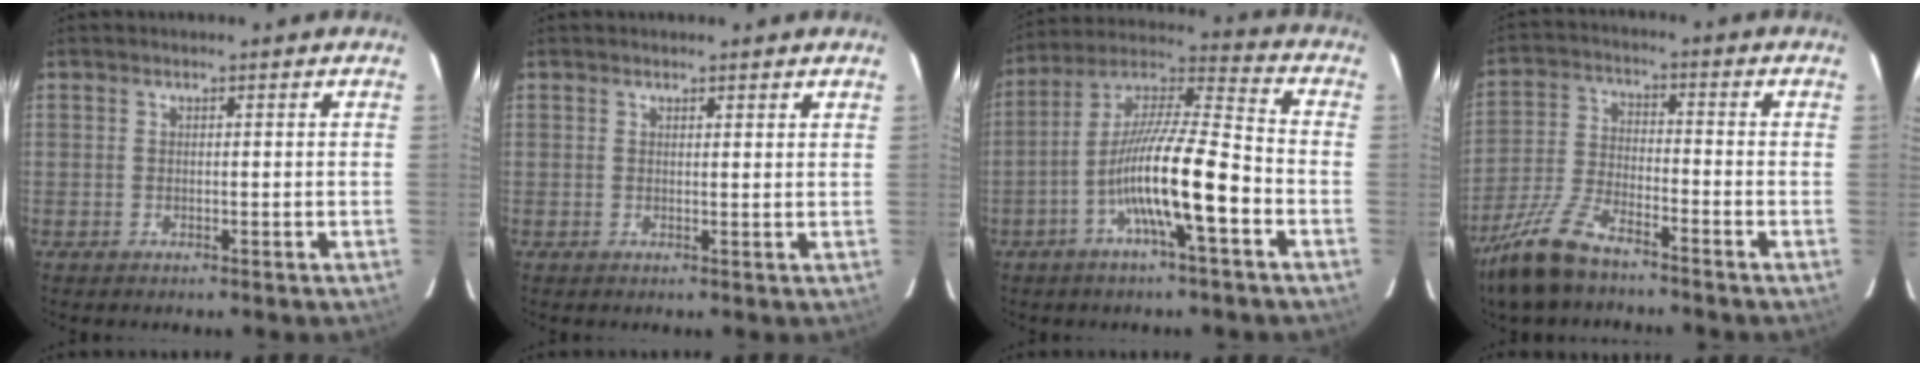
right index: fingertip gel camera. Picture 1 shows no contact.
{"total": 1.5, "force": [1.4, 0.3, 0.5], "torque": [-0.009, 0.003, 0.016]}
{"total": 14.6, "force": [-5.0, 1.1, 13.6], "torque": [-0.254, 0.009, -0.093]}
{"total": 9.4, "force": [-7.4, 2.4, 5.4], "torque": [-0.124, -0.016, -0.144]}